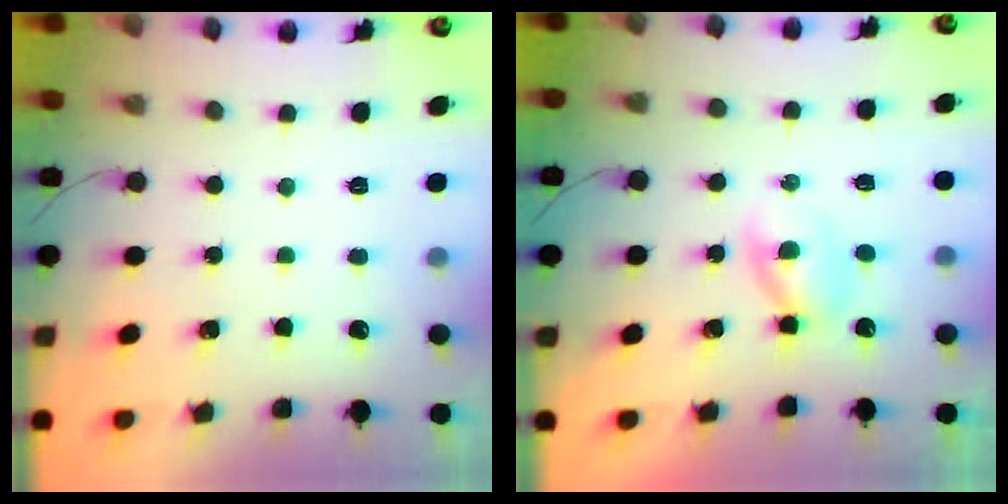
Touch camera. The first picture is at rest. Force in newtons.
{"total": 3.0, "press": 2.7, "slide": 1.3}